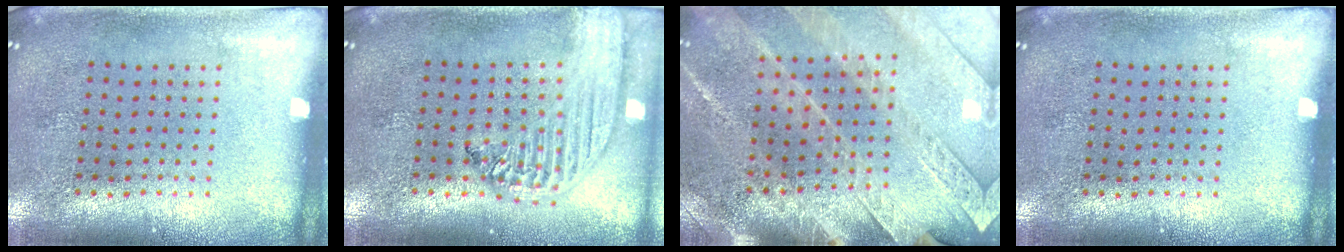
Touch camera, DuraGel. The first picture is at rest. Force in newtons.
{"total": 2.4, "press": 2.1, "slide": 1.2}
{"total": 2.9, "press": 2.8, "slide": 0.4}
{"total": 0.0}